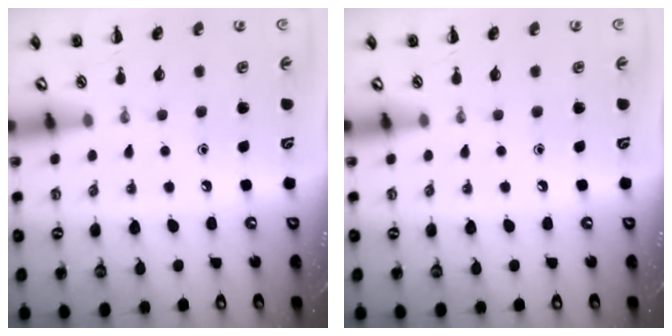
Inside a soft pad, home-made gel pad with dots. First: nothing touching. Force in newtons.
{"total": 0.0}